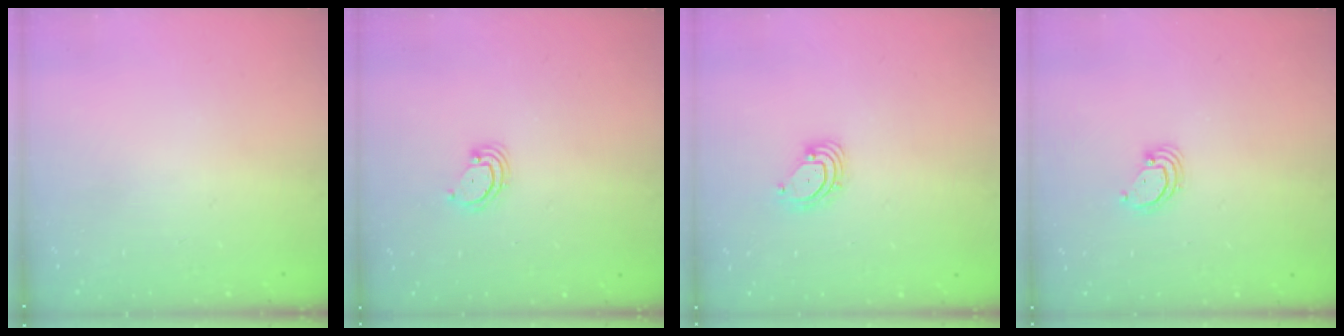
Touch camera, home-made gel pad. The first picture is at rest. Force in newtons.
{"total": 2.9, "press": 2.9, "slide": 0.3}
{"total": 4.0, "press": 4.0, "slide": 0.5}
{"total": 3.1, "press": 3.1, "slide": 0.3}